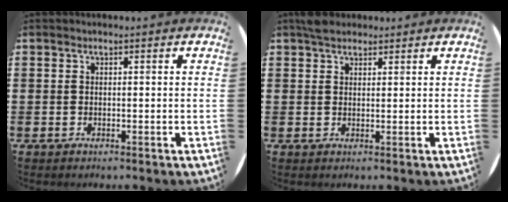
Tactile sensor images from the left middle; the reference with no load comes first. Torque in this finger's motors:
{"motor_torque": [0.70, -0.64, 0.02, 0.05]}